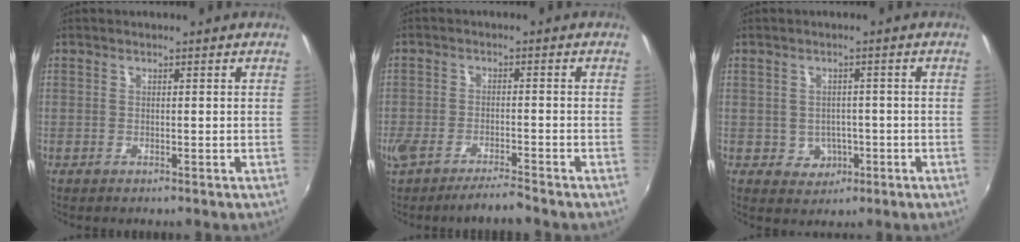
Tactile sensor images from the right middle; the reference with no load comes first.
{"total": 5.3, "force": [-4.6, 0.2, 2.5], "torque": [-0.071, -0.011, -0.087]}
{"total": 3.8, "force": [-0.8, 3.6, 1.0], "torque": [-0.026, 0.006, 0.000]}